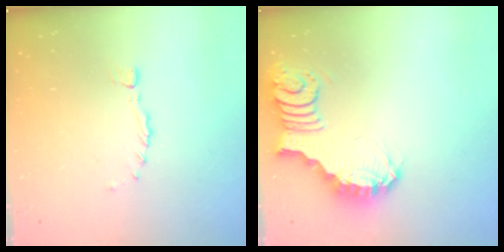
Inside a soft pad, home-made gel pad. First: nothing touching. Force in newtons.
{"total": 3.5, "press": 3.4, "slide": 0.6}